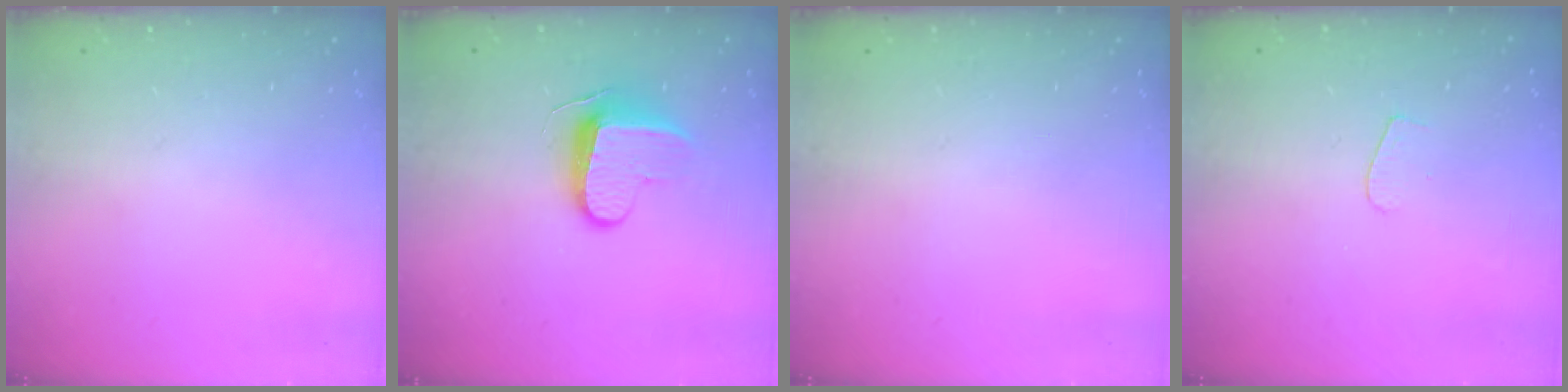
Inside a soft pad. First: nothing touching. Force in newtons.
{"total": 9.1, "press": 9.1, "slide": 1.0}
{"total": 0.0}
{"total": 3.6, "press": 3.6, "slide": 0.3}